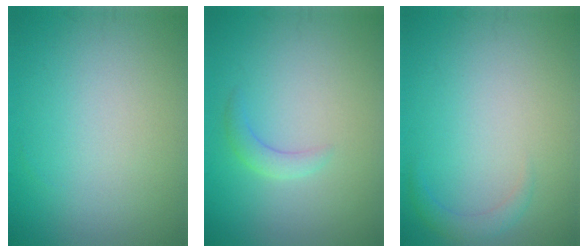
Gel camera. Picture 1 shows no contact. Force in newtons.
{"total": 1.6, "press": 1.6, "slide": 0.1}
{"total": 1.5, "press": 1.5, "slide": 0.1}